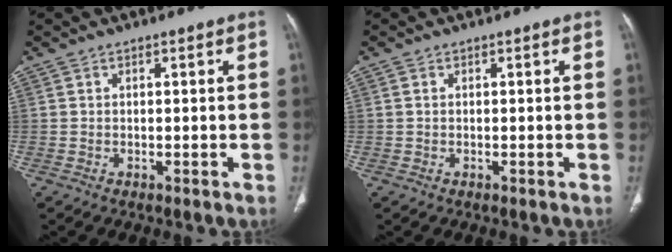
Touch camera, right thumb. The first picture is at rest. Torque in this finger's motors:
{"motor_torque": [-0.15, -0.12, -0.23, 0.08, -0.02]}